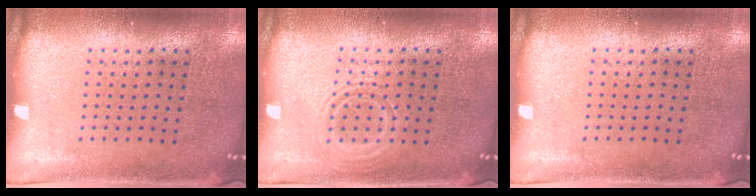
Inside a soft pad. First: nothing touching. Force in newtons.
{"total": 2.1, "press": 2.1, "slide": 0.3}
{"total": 0.0}